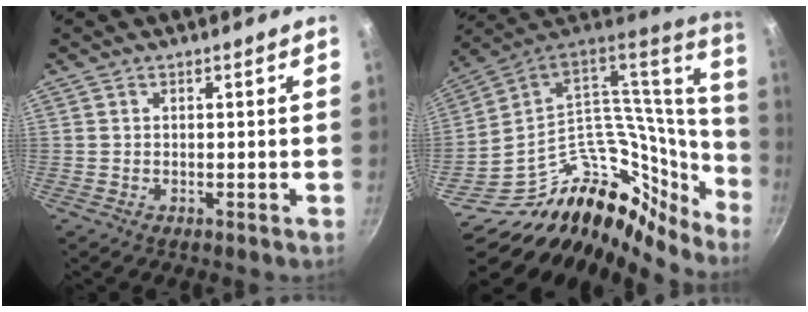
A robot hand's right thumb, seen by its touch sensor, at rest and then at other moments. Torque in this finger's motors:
{"motor_torque": [0.32, 0.02, -0.53, -0.86, -0.16]}